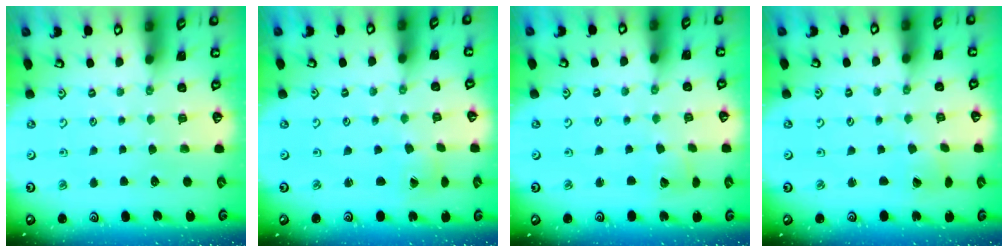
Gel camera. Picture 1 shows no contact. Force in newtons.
{"total": 0.0}
{"total": 2.6, "press": 2.6, "slide": 0.4}
{"total": 1.6, "press": 1.5, "slide": 0.4}